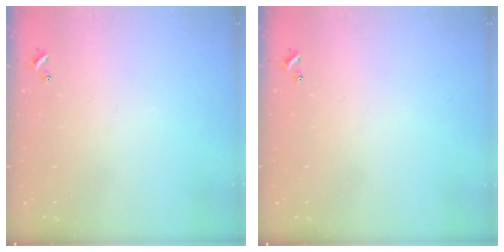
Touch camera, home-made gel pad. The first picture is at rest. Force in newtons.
{"total": 0.0}